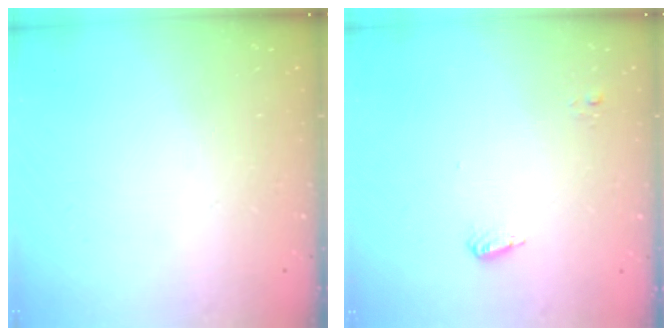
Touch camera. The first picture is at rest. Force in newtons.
{"total": 5.2, "press": 5.1, "slide": 1.0}